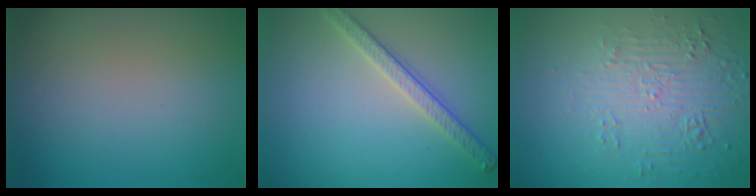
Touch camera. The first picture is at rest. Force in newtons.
{"total": 2.8, "press": 2.7, "slide": 0.8}
{"total": 5.5, "press": 3.6, "slide": 4.1}